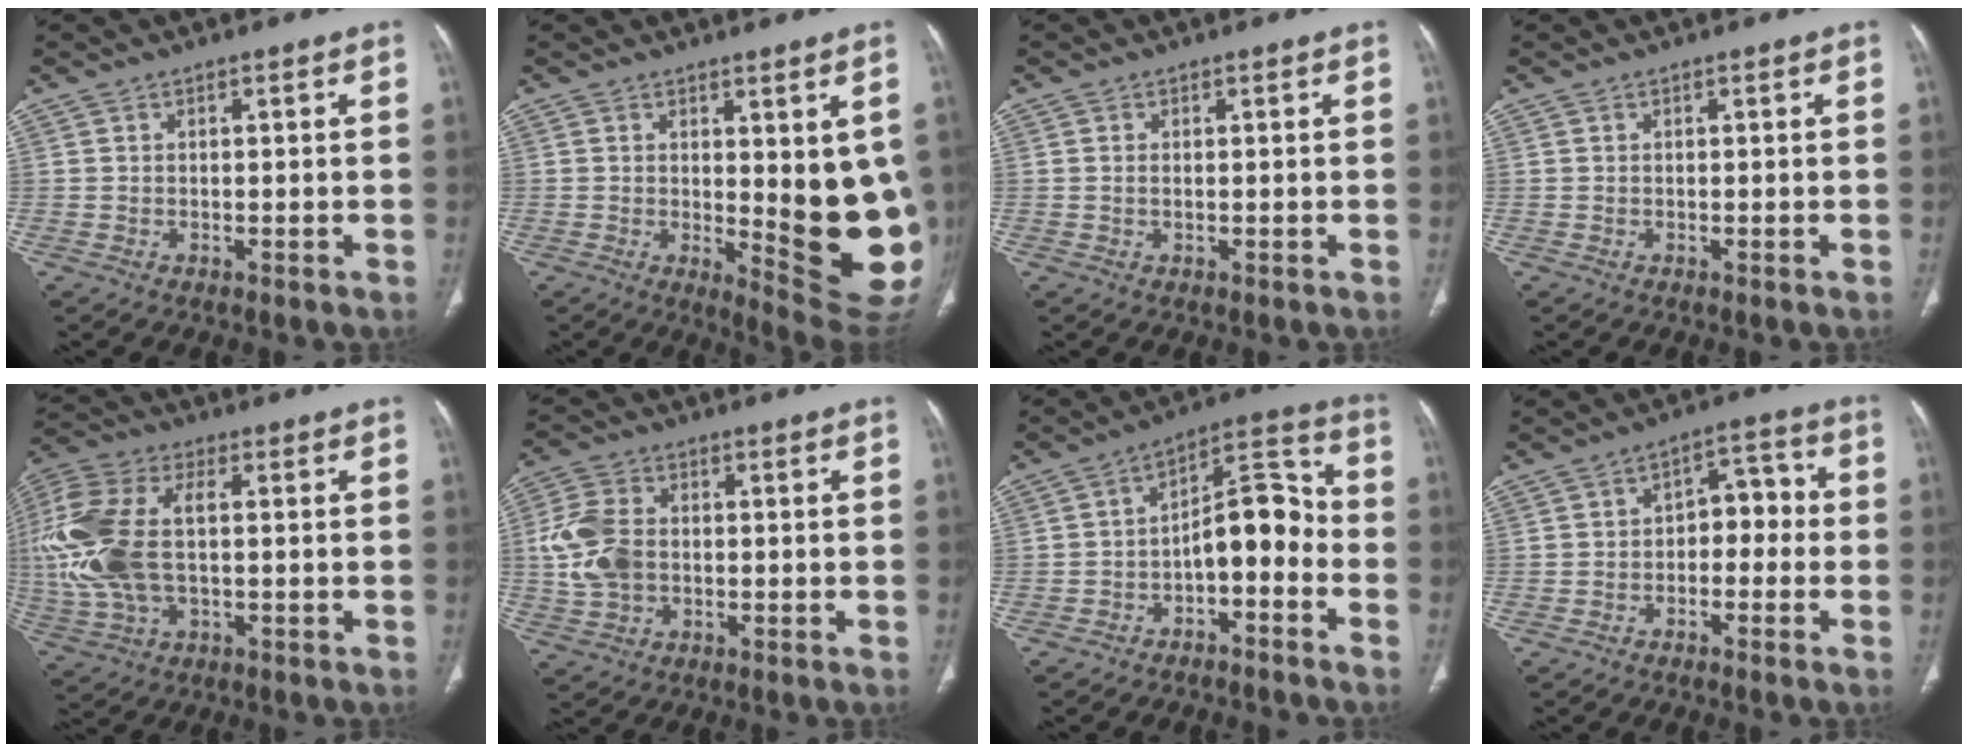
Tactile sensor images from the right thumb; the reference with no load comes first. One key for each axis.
{"total": 13.6, "fx": 0.1, "fy": 4.3, "fz": 12.8, "tx": -0.138, "ty": -0.032, "tz": 0.017}
{"total": 0.6, "fx": 0.1, "fy": 0.1, "fz": 0.6, "tx": -0.019, "ty": 0.003, "tz": 0.006}
{"total": 0.0}
{"total": 18.5, "fx": 0.4, "fy": 10.0, "fz": 15.6, "tx": -0.381, "ty": 0.008, "tz": 0.012}
{"total": 9.6, "fx": -0.2, "fy": 6.7, "fz": 6.9, "tx": -0.144, "ty": 0.010, "tz": -0.005}
{"total": 11.3, "fx": -4.1, "fy": 5.8, "fz": 8.8, "tx": -0.114, "ty": 0.071, "tz": -0.068}
{"total": 6.6, "fx": -1.2, "fy": 4.2, "fz": 4.9, "tx": -0.041, "ty": 0.039, "tz": -0.028}